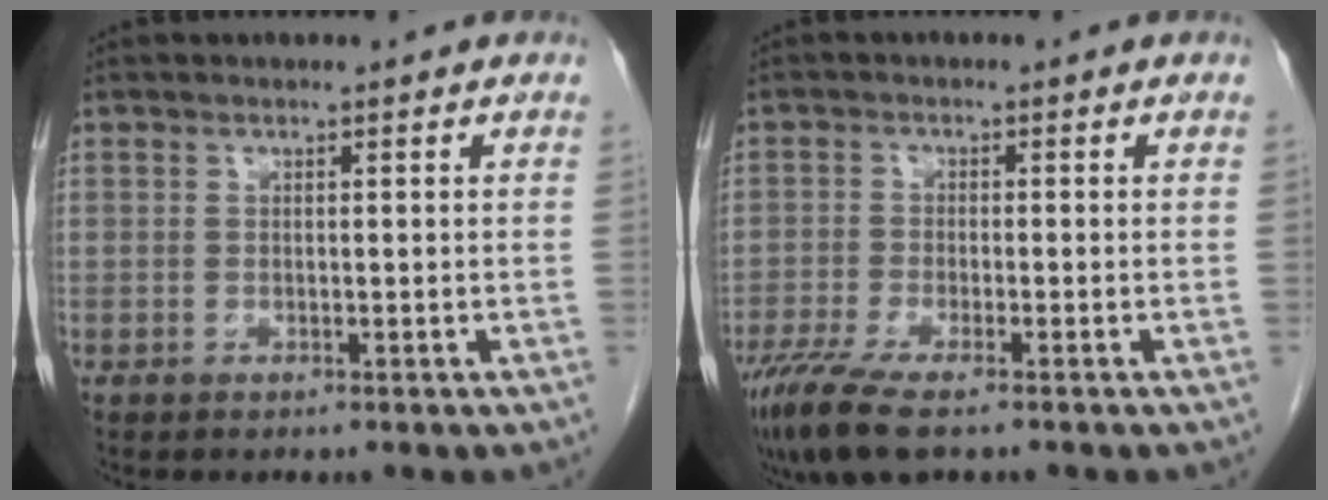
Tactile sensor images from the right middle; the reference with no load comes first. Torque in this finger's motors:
{"motor_torque": [1.21, -0.93, 0.43, 0.12]}